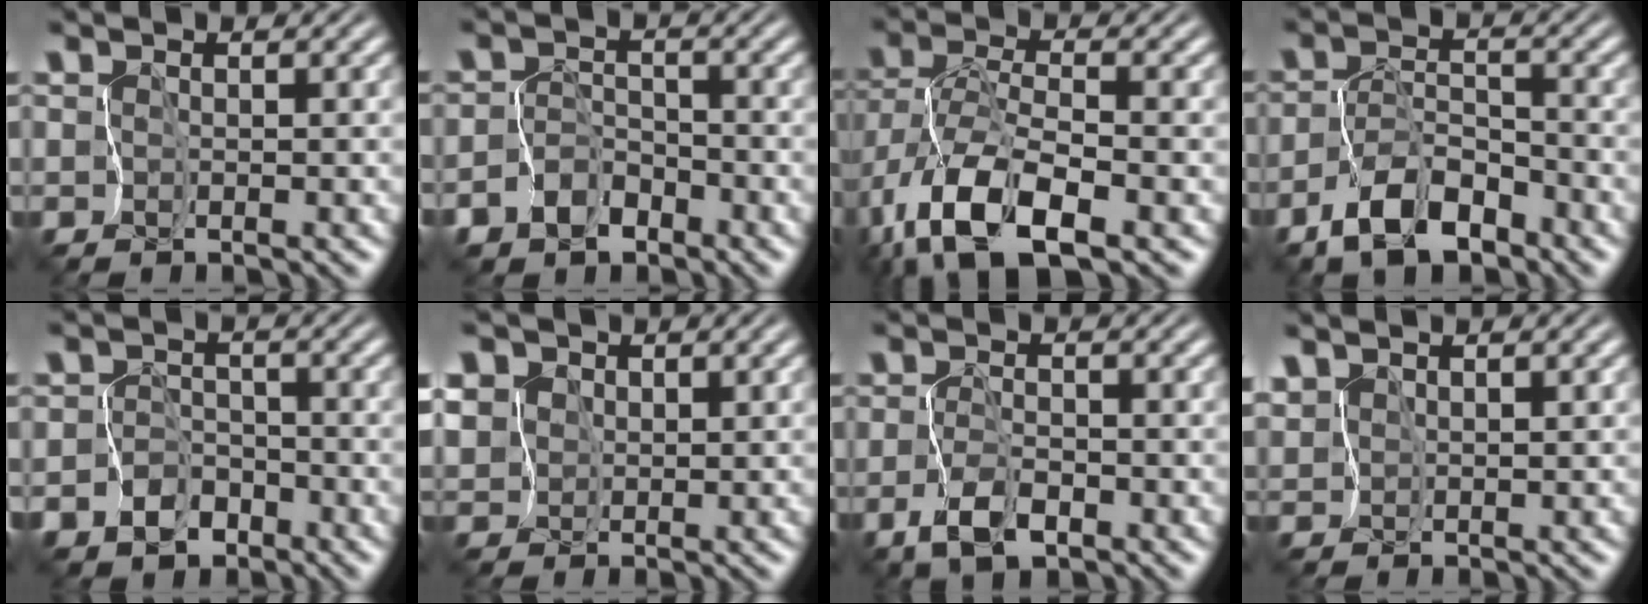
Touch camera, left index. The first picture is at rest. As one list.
[{"total": 4.0, "force": [-2.8, 2.8, 0.5], "torque": [0.017, 0.005, -0.059]}, {"total": 9.4, "force": [-4.9, 3.6, 7.2], "torque": [-0.147, -0.006, -0.091]}, {"total": 5.4, "force": [-3.7, 2.2, 3.2], "torque": [-0.058, 0.004, -0.071]}, {"total": 4.7, "force": [-2.8, 3.7, 0.6], "torque": [0.017, 0.000, -0.059]}, {"total": 7.3, "force": [3.9, 5.5, 2.8], "torque": [-0.075, 0.029, 0.047]}, {"total": 2.5, "force": [-1.1, 1.1, 1.9], "torque": [-0.037, 0.004, -0.022]}, {"total": 1.9, "force": [1.8, 0.5, 0.4], "torque": [-0.016, 0.005, 0.042]}]